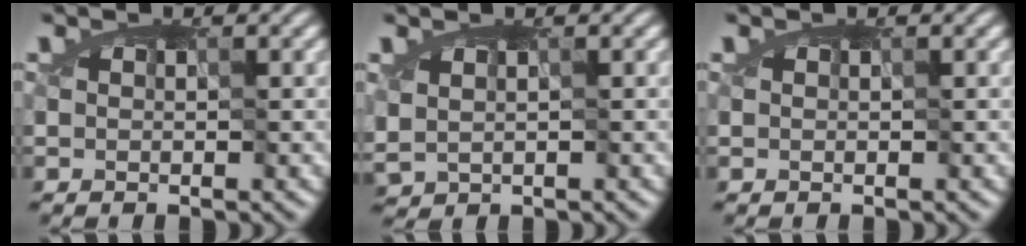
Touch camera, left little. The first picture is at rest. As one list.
[{"total": 1.3, "force": [0.2, 0.8, 1.0], "torque": [-0.025, -0.001, 0.002]}, {"total": 0.0}]